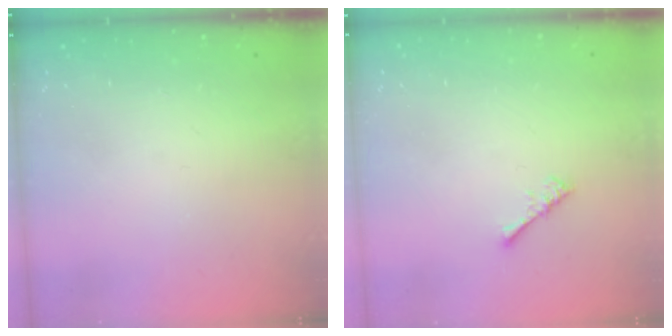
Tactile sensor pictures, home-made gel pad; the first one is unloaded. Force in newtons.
{"total": 0.8, "press": 0.8, "slide": 0.3}